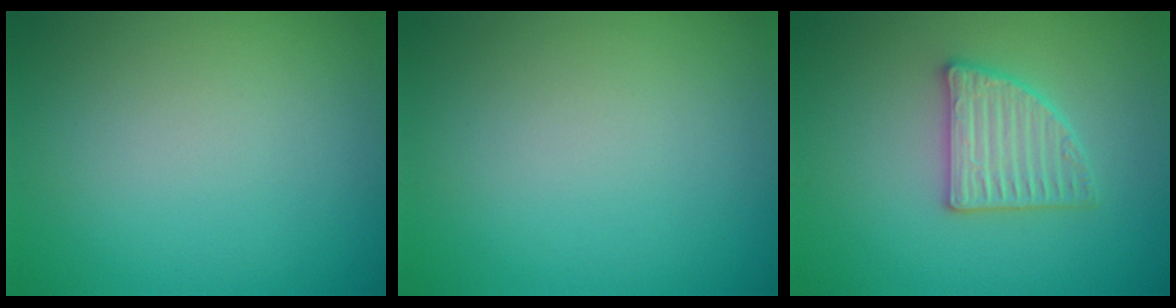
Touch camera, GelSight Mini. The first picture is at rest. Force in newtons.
{"total": 0.0}
{"total": 3.0, "press": 3.0, "slide": 0.6}